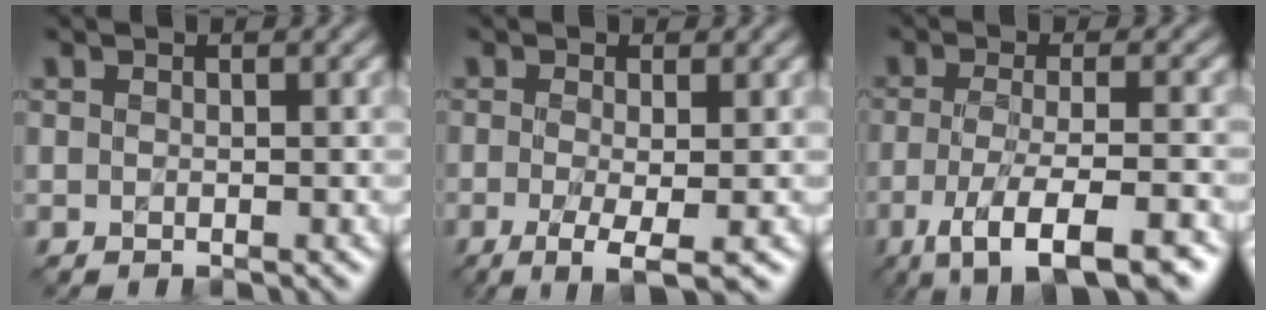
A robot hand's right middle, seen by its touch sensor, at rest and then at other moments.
{"total": 3.4, "force": [-0.7, 0.7, 3.3], "torque": [-0.061, -0.006, -0.016]}
{"total": 7.5, "force": [-3.8, 1.8, 6.2], "torque": [-0.102, -0.003, -0.067]}